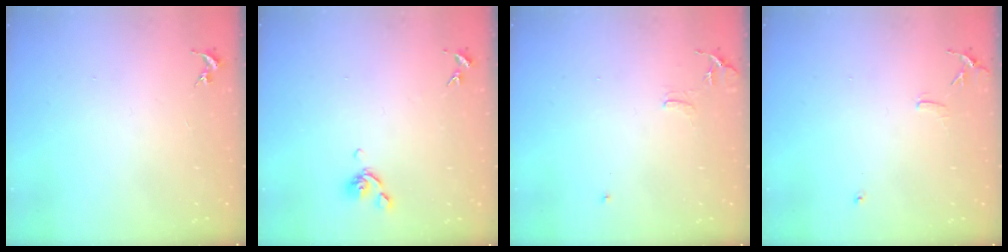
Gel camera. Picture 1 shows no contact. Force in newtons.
{"total": 6.7, "press": 6.6, "slide": 1.5}
{"total": 8.1, "press": 8.0, "slide": 0.7}
{"total": 6.2, "press": 6.1, "slide": 0.7}